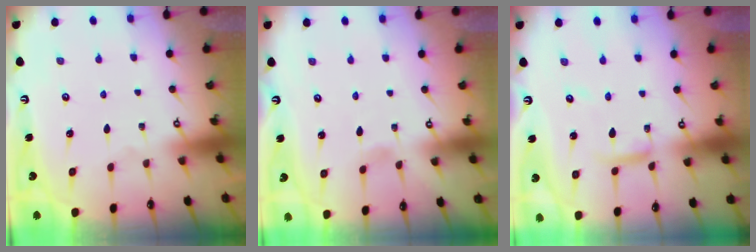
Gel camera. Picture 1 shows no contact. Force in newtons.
{"total": 2.6, "press": 2.6, "slide": 0.3}
{"total": 6.6, "press": 6.6, "slide": 0.5}